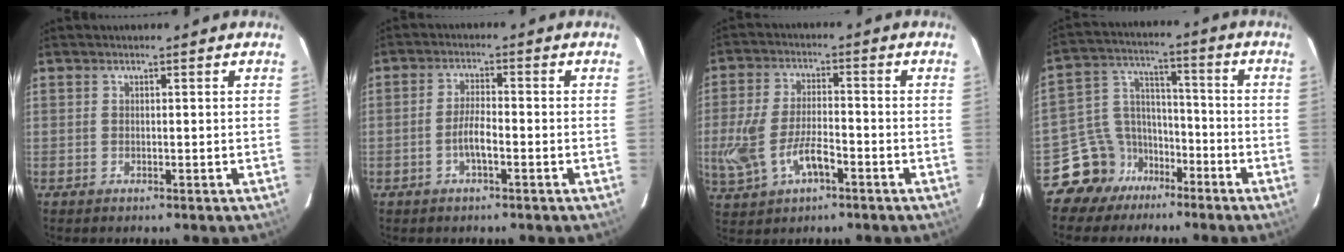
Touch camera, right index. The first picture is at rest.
{"total": 3.9, "force": [-1.7, 0.9, 3.4], "torque": [-0.072, 0.006, -0.033]}
{"total": 11.3, "force": [-4.0, 5.2, 9.2], "torque": [-0.203, -0.004, -0.066]}
{"total": 10.3, "force": [-7.3, 7.2, 0.9], "torque": [-0.034, 0.056, -0.130]}